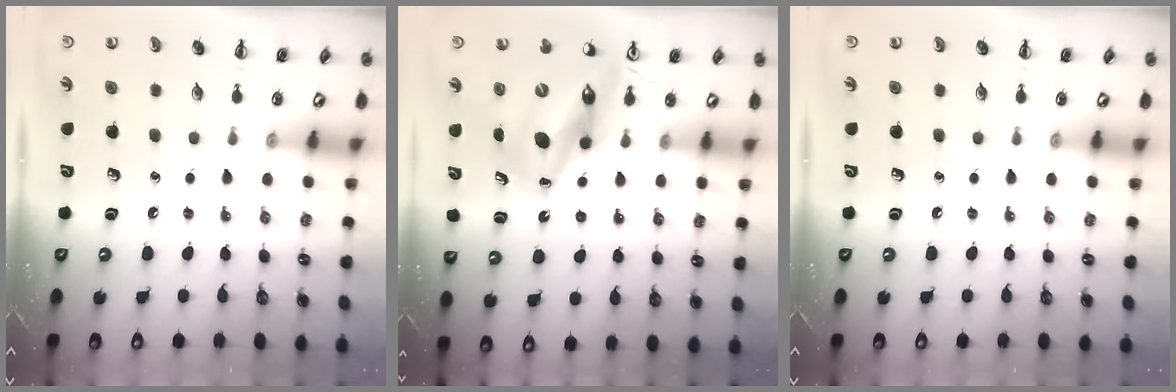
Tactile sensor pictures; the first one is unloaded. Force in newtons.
{"total": 14.4, "press": 13.7, "slide": 4.3}
{"total": 0.0}